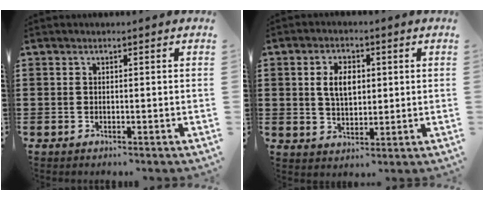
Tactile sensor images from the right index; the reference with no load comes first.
{"total": 5.0, "force": [0.9, 3.0, 3.9], "torque": [-0.075, 0.009, 0.012]}